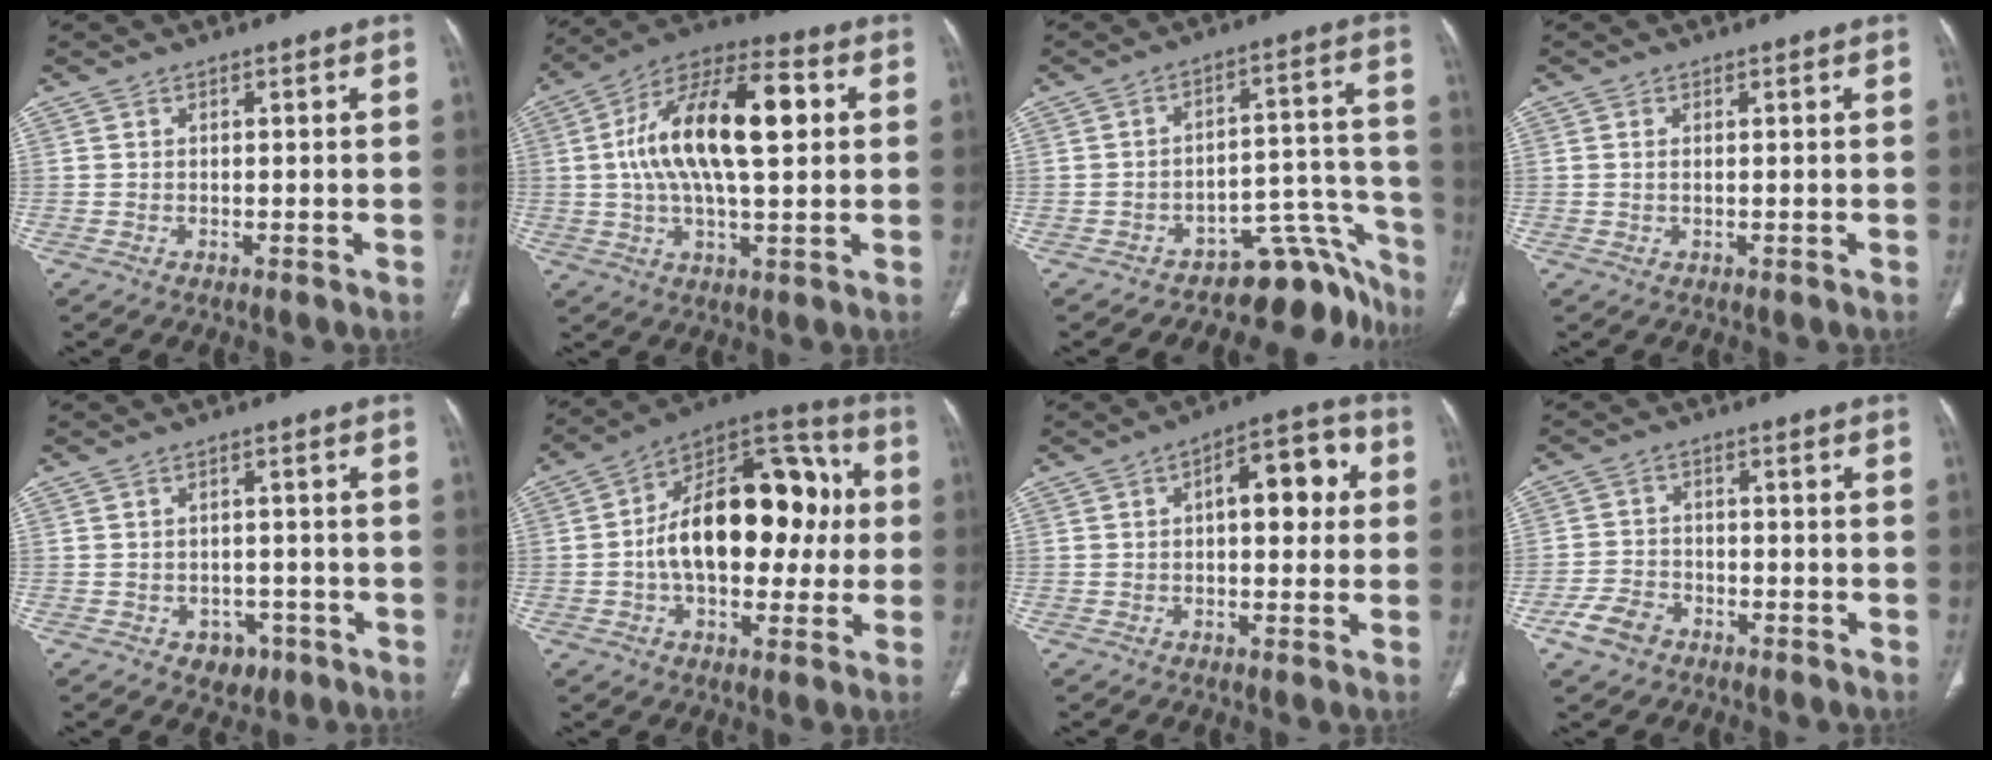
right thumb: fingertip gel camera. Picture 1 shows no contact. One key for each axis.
{"total": 20.0, "fx": 3.0, "fy": 8.4, "fz": 17.9, "tx": -0.309, "ty": 0.025, "tz": 0.043}
{"total": 16.5, "fx": -12.6, "fy": 7.7, "fz": 7.4, "tx": -0.005, "ty": 0.133, "tz": -0.163}
{"total": 0.8, "fx": 0.2, "fy": 0.3, "fz": 0.7, "tx": -0.022, "ty": 0.001, "tz": 0.006}
{"total": 4.5, "fx": -2.1, "fy": 3.6, "fz": 1.8, "tx": -0.001, "ty": 0.015, "tz": -0.019}
{"total": 23.8, "fx": 0.9, "fy": 13.8, "fz": 19.3, "tx": -0.268, "ty": 0.041, "tz": 0.009}
{"total": 10.7, "fx": 1.9, "fy": 5.1, "fz": 9.2, "tx": -0.097, "ty": 0.024, "tz": 0.021}
{"total": 5.5, "fx": -3.3, "fy": 3.8, "fz": 2.4, "tx": -0.044, "ty": 0.020, "tz": -0.057}